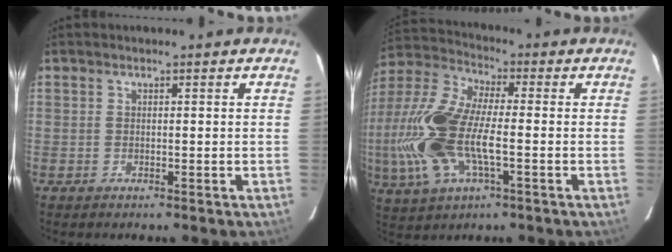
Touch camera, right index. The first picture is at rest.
{"total": 19.4, "force": [-3.4, 8.3, 17.2], "torque": [-0.379, -0.003, -0.070]}